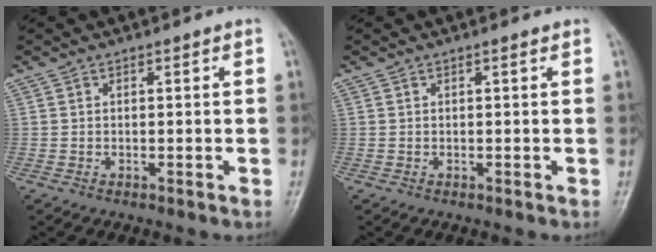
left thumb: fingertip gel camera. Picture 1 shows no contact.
{"total": 0.0}